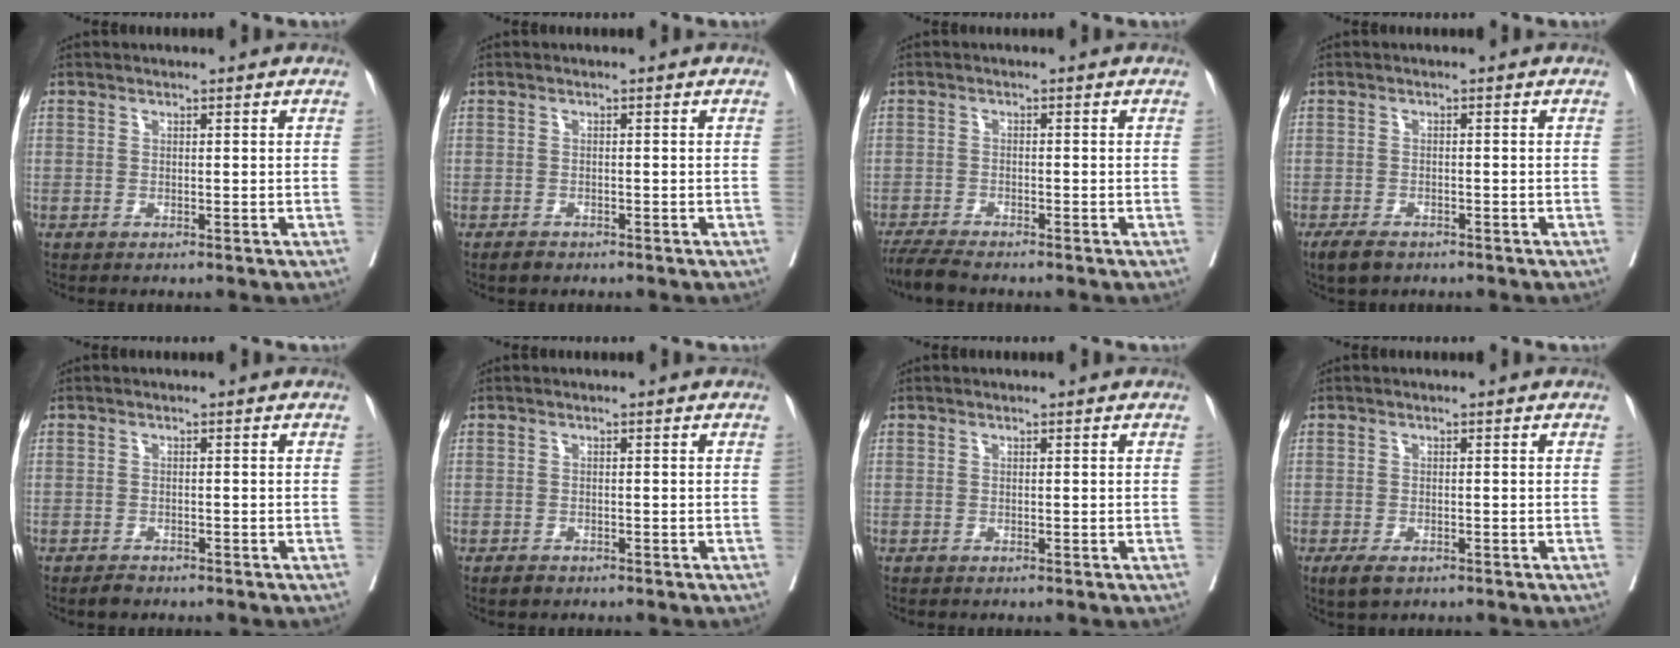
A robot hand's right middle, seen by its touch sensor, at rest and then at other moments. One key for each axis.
{"total": 1.4, "fx": -1.1, "fy": 0.7, "fz": 0.5, "tx": -0.011, "ty": 0.000, "tz": -0.015}
{"total": 4.1, "fx": -3.7, "fy": 0.1, "fz": 1.7, "tx": -0.030, "ty": -0.015, "tz": -0.067}
{"total": 3.4, "fx": -2.5, "fy": 1.6, "fz": 1.7, "tx": -0.031, "ty": -0.004, "tz": -0.038}
{"total": 1.5, "fx": -1.3, "fy": 0.6, "fz": 0.5, "tx": -0.012, "ty": -0.001, "tz": -0.018}
{"total": 1.1, "fx": -0.9, "fy": 0.6, "fz": 0.4, "tx": -0.009, "ty": 0.000, "tz": -0.013}
{"total": 0.0}
{"total": 2.8, "fx": -1.7, "fy": 1.3, "fz": 1.9, "tx": -0.037, "ty": -0.006, "tz": -0.024}